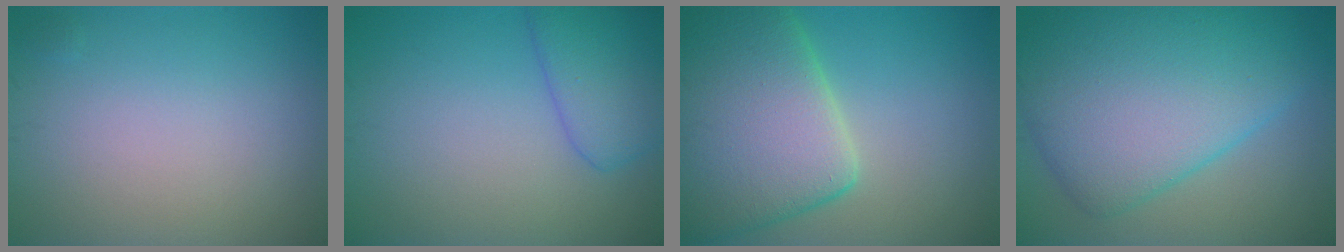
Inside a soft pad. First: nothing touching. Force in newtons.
{"total": 4.2, "press": 4.2, "slide": 0.3}
{"total": 12.2, "press": 12.2, "slide": 0.6}
{"total": 11.6, "press": 11.6, "slide": 0.2}